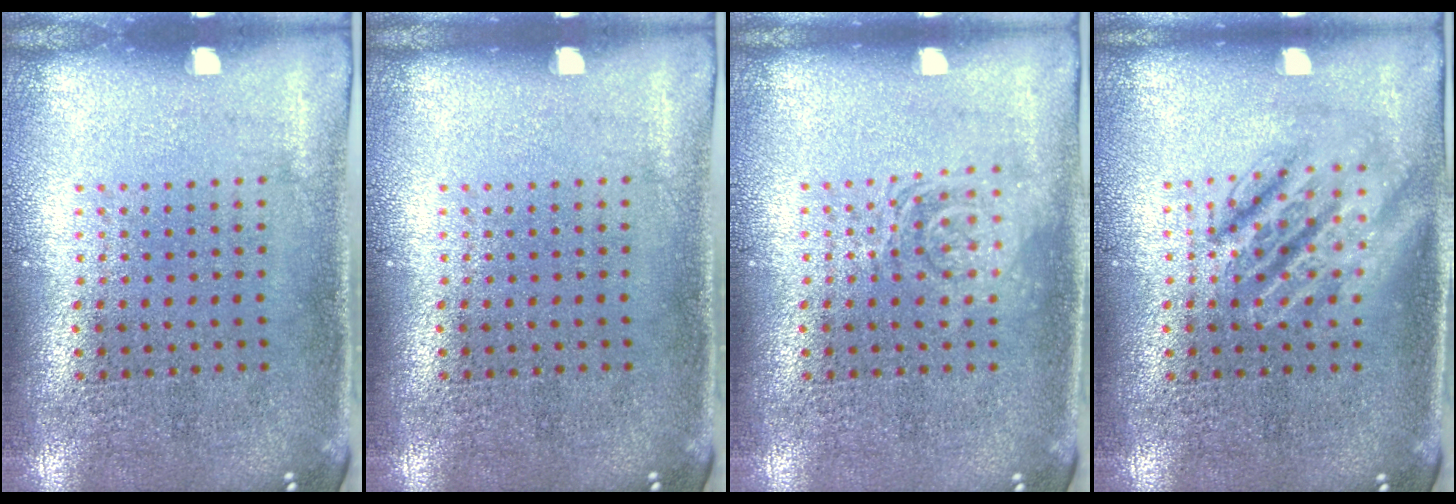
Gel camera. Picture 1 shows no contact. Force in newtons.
{"total": 0.0}
{"total": 1.9, "press": 1.9, "slide": 0.3}
{"total": 2.8, "press": 2.8, "slide": 0.3}